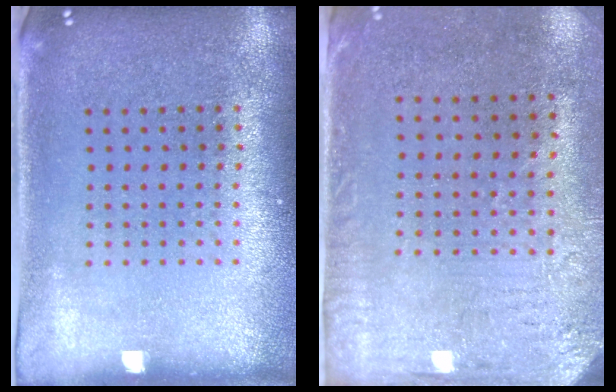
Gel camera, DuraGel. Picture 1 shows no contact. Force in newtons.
{"total": 3.2, "press": 2.6, "slide": 2.0}